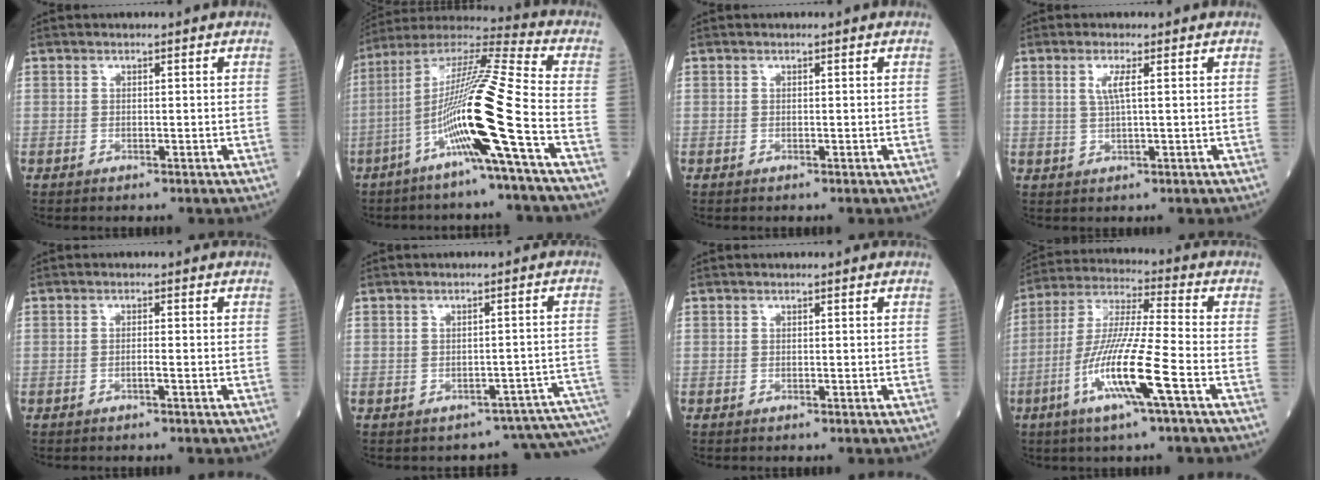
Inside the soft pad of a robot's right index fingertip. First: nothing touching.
{"total": 16.6, "force": [-5.8, -2.0, 15.4], "torque": [-0.297, -0.004, -0.117]}
{"total": 0.0}
{"total": 2.6, "force": [0.8, 0.0, 2.5], "torque": [-0.057, 0.000, 0.016]}
{"total": 0.9, "force": [-0.4, -0.3, 0.7], "torque": [-0.013, 0.001, -0.008]}
{"total": 7.0, "force": [-6.0, 2.2, 2.9], "torque": [-0.017, 0.044, -0.057]}
{"total": 0.0}
{"total": 13.4, "force": [-5.0, -0.2, 12.4], "torque": [-0.253, -0.010, -0.100]}